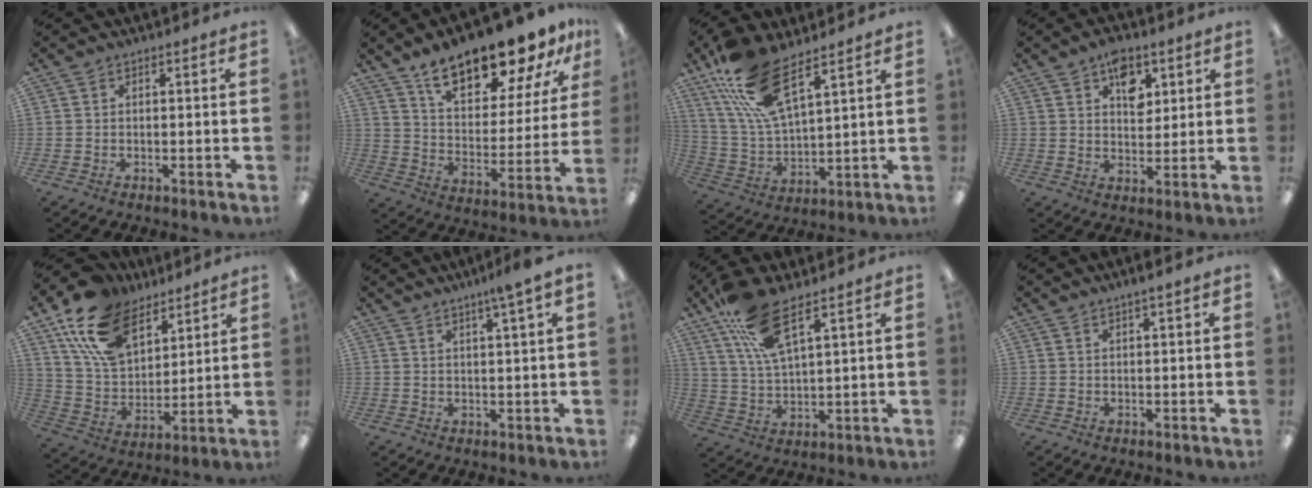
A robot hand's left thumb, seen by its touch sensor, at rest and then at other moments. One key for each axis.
{"total": 19.3, "fx": 15.5, "fy": 6.9, "fz": 9.3, "tx": -0.150, "ty": -0.098, "tz": 0.268}
{"total": 15.9, "fx": 10.5, "fy": 5.5, "fz": 10.7, "tx": -0.227, "ty": -0.038, "tz": 0.189}
{"total": 8.0, "fx": 4.4, "fy": 5.1, "fz": 4.3, "tx": -0.042, "ty": -0.015, "tz": 0.074}
{"total": 18.1, "fx": 11.2, "fy": 11.0, "fz": 9.1, "tx": -0.180, "ty": -0.037, "tz": 0.212}
{"total": 4.3, "fx": 3.0, "fy": -0.6, "fz": 3.0, "tx": -0.059, "ty": -0.007, "tz": 0.049}
{"total": 12.3, "fx": 8.3, "fy": 3.6, "fz": 8.4, "tx": -0.172, "ty": -0.027, "tz": 0.153}
{"total": 1.8, "fx": 1.2, "fy": 0.1, "fz": 1.4, "tx": -0.027, "ty": 0.001, "tz": 0.021}